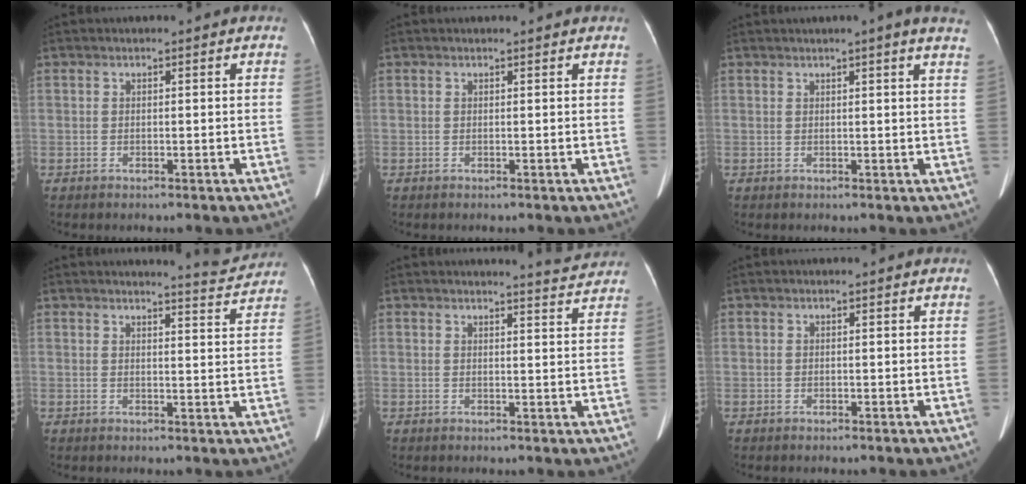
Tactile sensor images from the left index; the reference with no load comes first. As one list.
[{"total": 1.2, "force": [1.2, 0.0, 0.2], "torque": [-0.011, 0.007, 0.013]}, {"total": 5.6, "force": [4.3, -0.5, 3.5], "torque": [-0.041, 0.005, 0.039]}, {"total": 4.6, "force": [4.6, -0.4, 0.0], "torque": [-0.011, -0.022, 0.048]}, {"total": 3.9, "force": [3.9, -0.3, 0.2], "torque": [-0.011, -0.014, 0.038]}, {"total": 0.0}]